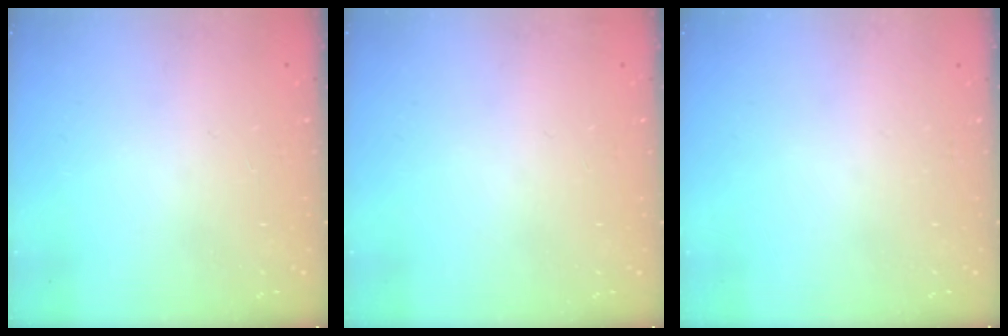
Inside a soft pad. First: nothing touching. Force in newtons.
{"total": 2.8, "press": 2.2, "slide": 1.7}
{"total": 0.0}